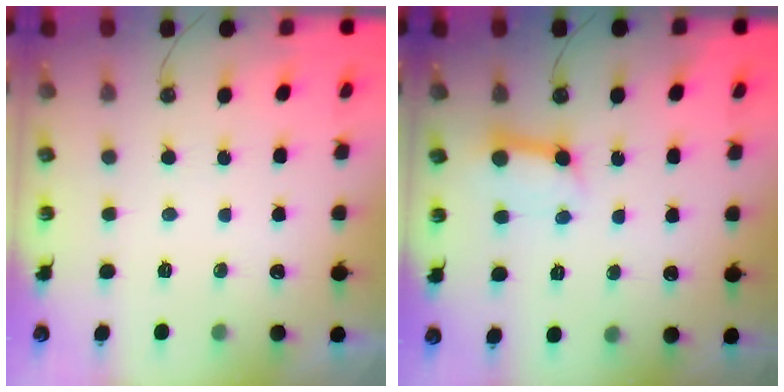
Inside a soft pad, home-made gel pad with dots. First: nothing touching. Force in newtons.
{"total": 7.5, "press": 7.5, "slide": 0.9}